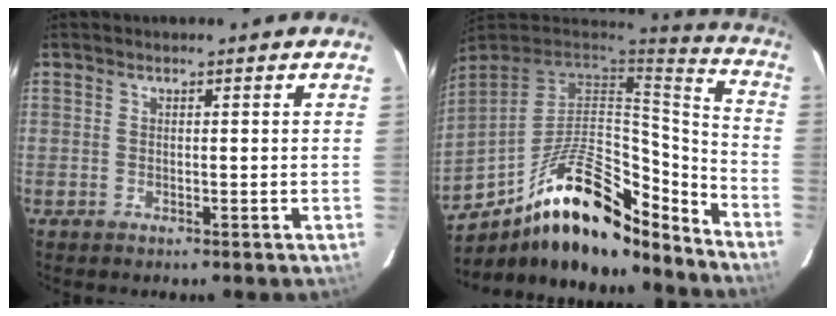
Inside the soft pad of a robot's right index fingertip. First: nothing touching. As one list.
[{"total": 24.3, "force": [-16.5, 9.5, 15.2], "torque": [-0.268, 0.011, -0.252]}]